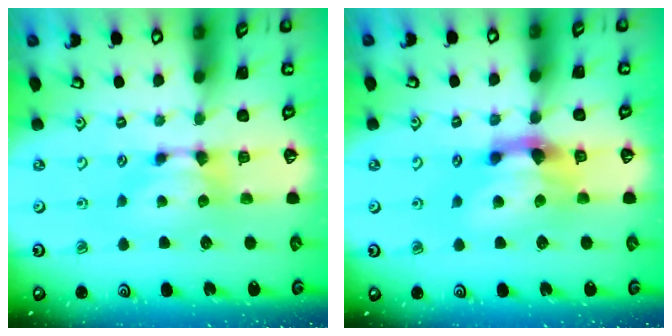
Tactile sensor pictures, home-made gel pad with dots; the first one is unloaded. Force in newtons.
{"total": 4.0, "press": 3.6, "slide": 1.8}